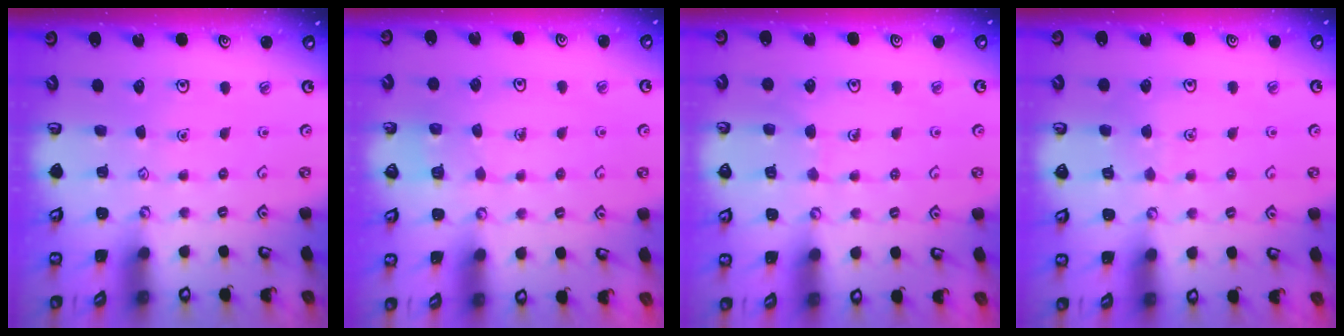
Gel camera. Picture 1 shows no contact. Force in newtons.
{"total": 2.8, "press": 2.8, "slide": 0.1}
{"total": 5.9, "press": 5.9, "slide": 0.5}
{"total": 3.9, "press": 3.9, "slide": 0.3}